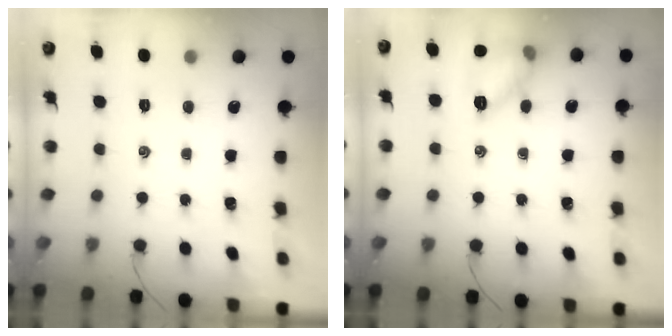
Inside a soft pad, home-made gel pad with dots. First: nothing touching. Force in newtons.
{"total": 10.3, "press": 10.2, "slide": 1.3}